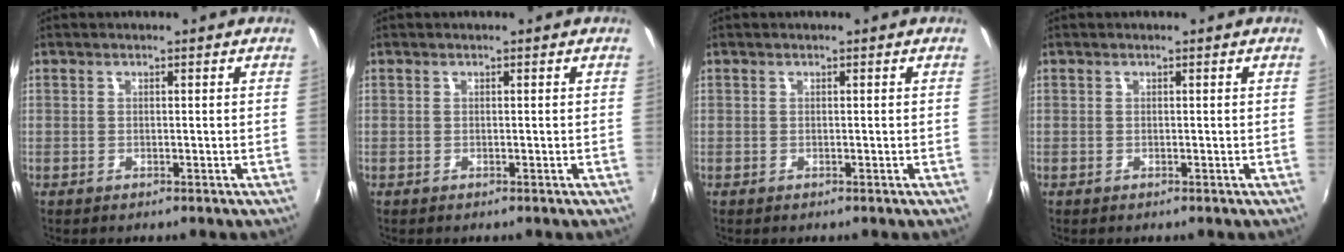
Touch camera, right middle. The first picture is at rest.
{"total": 0.0}
{"total": 0.0}
{"total": 0.0}